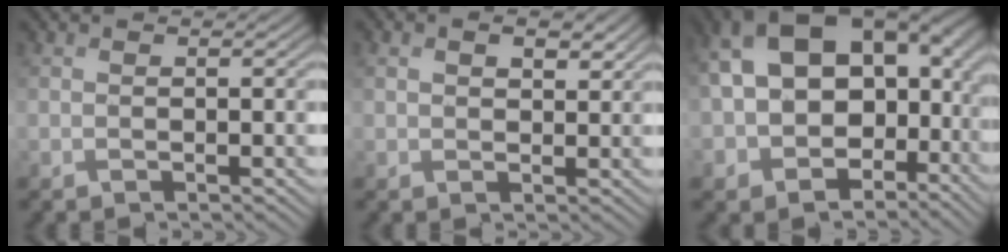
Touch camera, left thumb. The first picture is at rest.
{"total": 3.3, "force": [1.5, 2.0, 2.3], "torque": [-0.042, 0.000, 0.030]}
{"total": 18.0, "force": [0.5, 12.6, 12.9], "torque": [-0.233, -0.032, 0.053]}